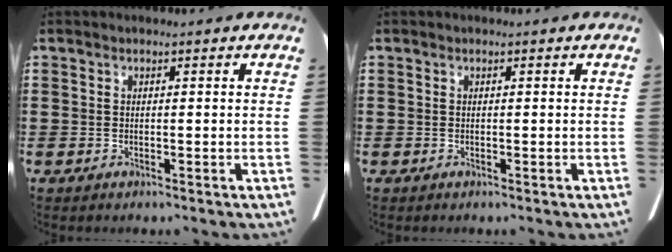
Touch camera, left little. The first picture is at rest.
{"total": 0.0}